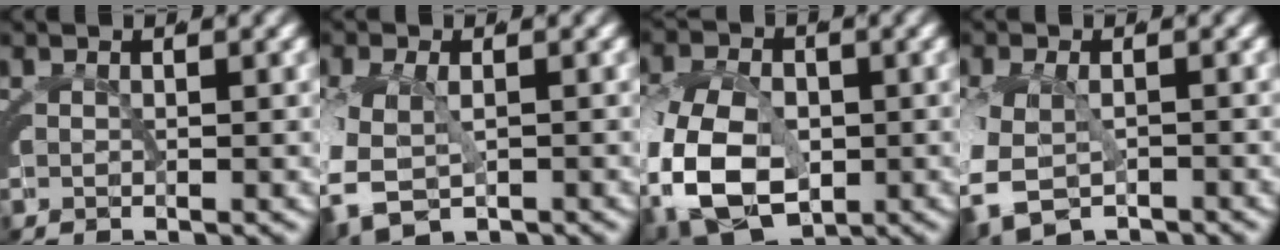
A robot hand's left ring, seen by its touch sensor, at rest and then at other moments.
{"total": 5.4, "force": [-2.8, 4.3, 1.8], "torque": [-0.075, -0.035, -0.035]}
{"total": 10.8, "force": [-4.1, 8.8, 4.8], "torque": [-0.129, -0.048, -0.060]}
{"total": 5.9, "force": [-3.7, 4.2, 1.8], "torque": [-0.079, -0.039, -0.045]}